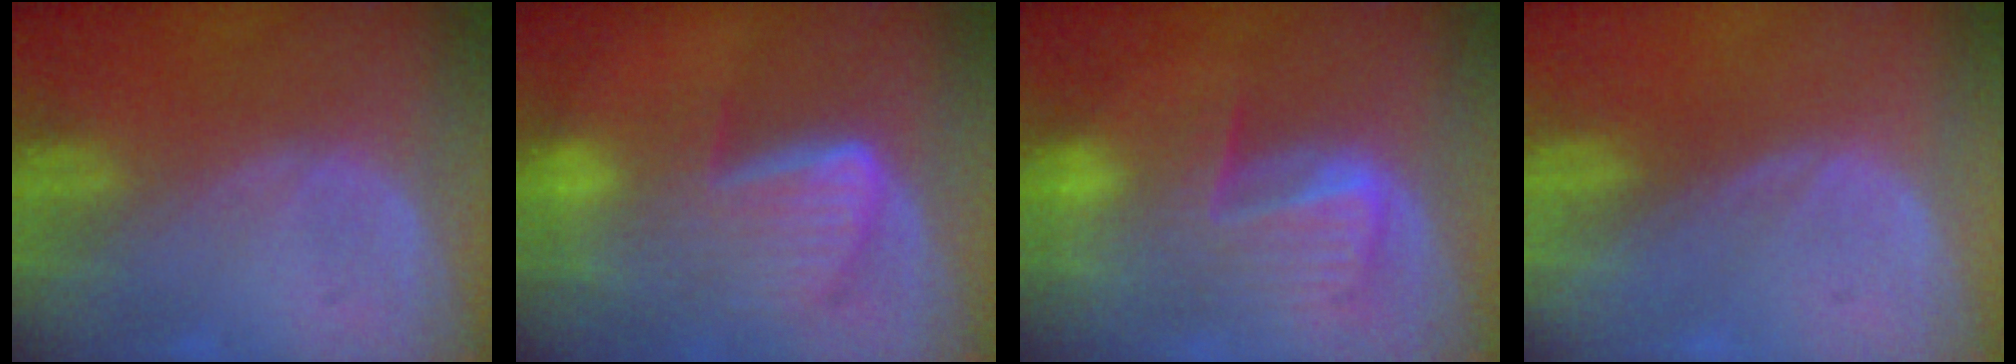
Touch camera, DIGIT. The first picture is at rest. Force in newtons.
{"total": 9.1, "press": 8.0, "slide": 4.5}
{"total": 9.8, "press": 8.4, "slide": 5.0}
{"total": 0.0}